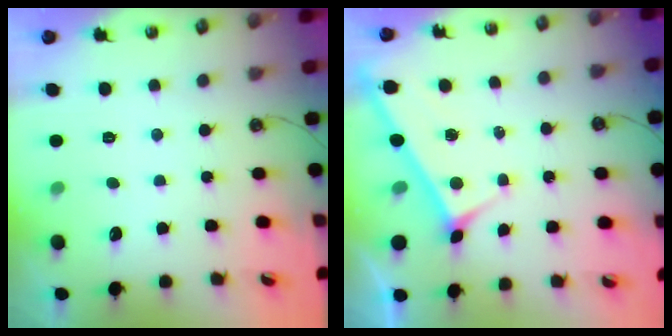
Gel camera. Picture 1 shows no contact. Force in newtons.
{"total": 3.9, "press": 3.9, "slide": 0.4}